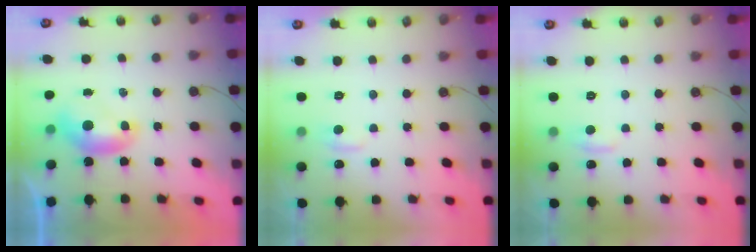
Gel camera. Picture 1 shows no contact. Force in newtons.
{"total": 0.9, "press": 0.6, "slide": 0.7}
{"total": 0.8, "press": 0.1, "slide": 0.8}